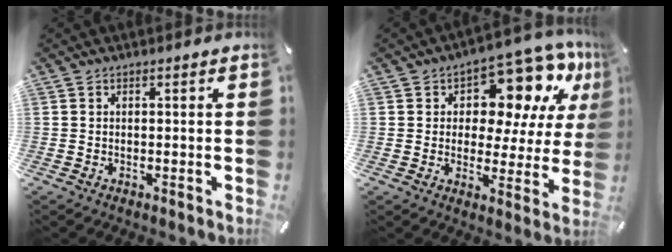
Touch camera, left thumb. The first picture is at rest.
{"total": 13.9, "force": [9.1, 7.4, 7.4], "torque": [-0.103, -0.069, 0.156]}